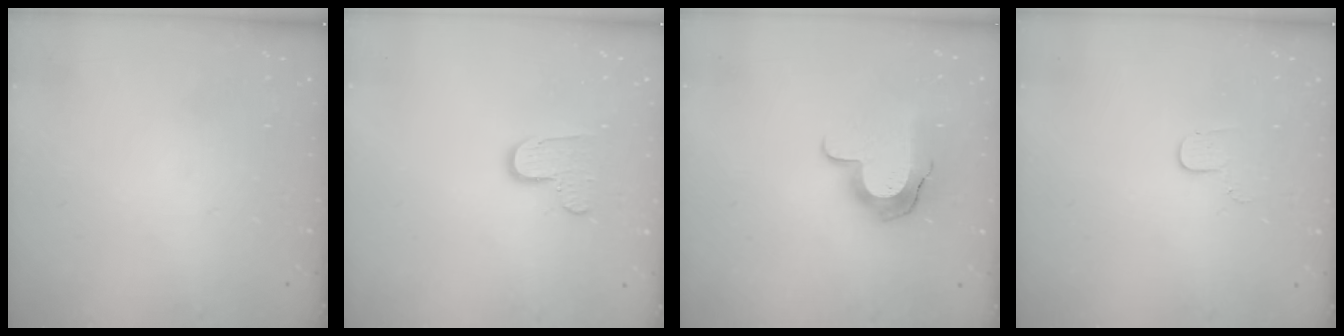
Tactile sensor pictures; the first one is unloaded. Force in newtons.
{"total": 8.3, "press": 8.3, "slide": 0.6}
{"total": 10.8, "press": 10.7, "slide": 0.7}
{"total": 3.4, "press": 3.4, "slide": 0.4}